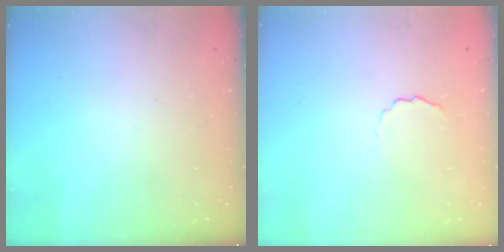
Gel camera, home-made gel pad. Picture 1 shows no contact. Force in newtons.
{"total": 2.4, "press": 2.4, "slide": 0.5}